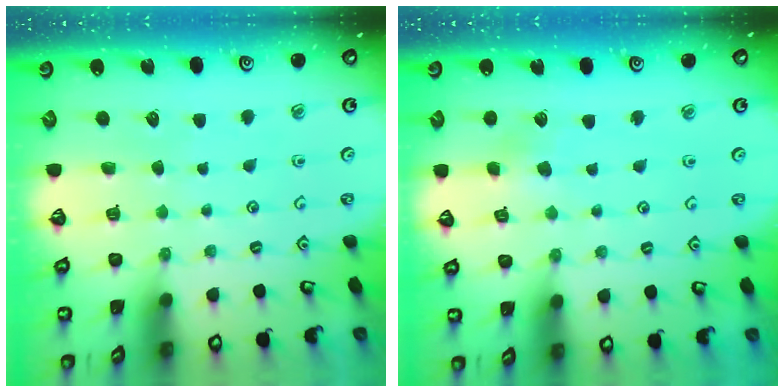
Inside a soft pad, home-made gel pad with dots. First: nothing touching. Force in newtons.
{"total": 3.3, "press": 3.3, "slide": 0.3}